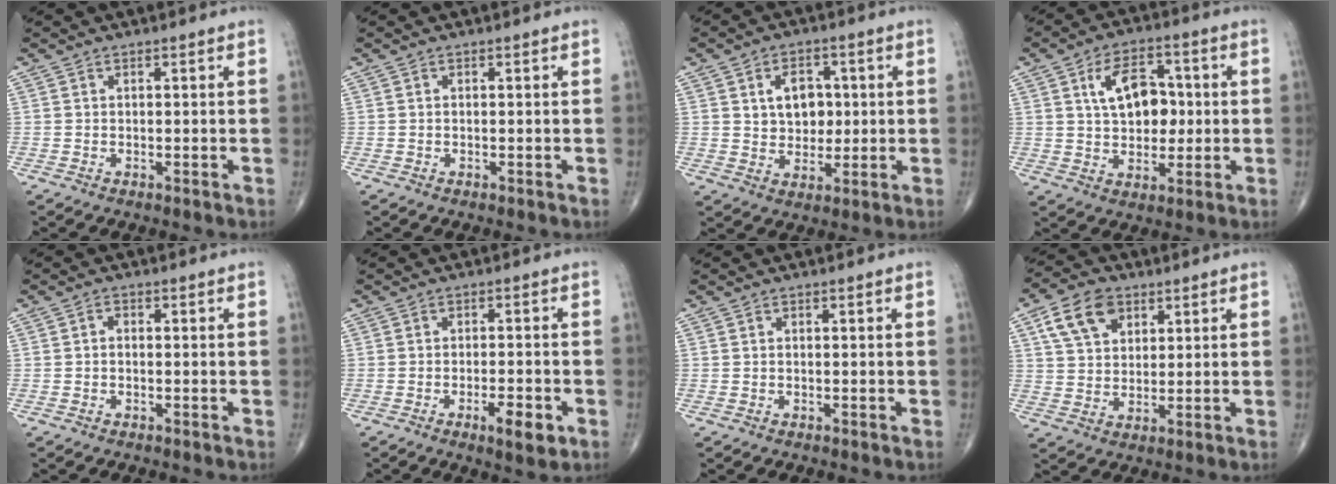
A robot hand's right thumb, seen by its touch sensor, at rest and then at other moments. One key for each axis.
{"total": 0.0}
{"total": 7.7, "fx": 1.5, "fy": 5.7, "fz": 4.9, "tx": -0.042, "ty": -0.005, "tz": 0.027}
{"total": 11.4, "fx": 1.9, "fy": 7.3, "fz": 8.6, "tx": -0.110, "ty": 0.007, "tz": 0.031}
{"total": 1.3, "fx": -0.1, "fy": 1.0, "fz": 0.9, "tx": -0.010, "ty": 0.006, "tz": -0.004}
{"total": 5.5, "fx": -2.5, "fy": 1.6, "fz": 4.7, "tx": -0.071, "ty": 0.001, "tz": -0.035}
{"total": 0.0}
{"total": 9.8, "fx": 4.5, "fy": 6.7, "fz": 5.7, "tx": -0.083, "ty": -0.008, "tz": 0.081}